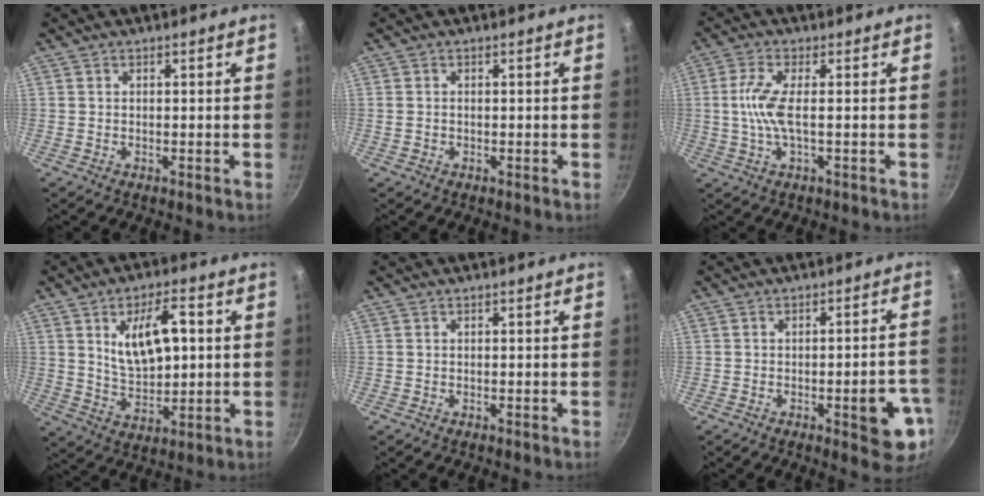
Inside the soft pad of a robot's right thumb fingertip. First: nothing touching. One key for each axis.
{"total": 1.0, "fx": -0.2, "fy": 0.8, "fz": 0.5, "tx": -0.009, "ty": 0.002, "tz": -0.003}
{"total": 6.3, "fx": -0.2, "fy": 1.4, "fz": 6.1, "tx": -0.146, "ty": 0.003, "tz": -0.006}
{"total": 12.1, "fx": 2.7, "fy": 6.0, "fz": 10.1, "tx": -0.152, "ty": -0.009, "tz": 0.057}
{"total": 0.0}
{"total": 10.0, "fx": -3.3, "fy": 3.2, "fz": 8.9, "tx": -0.082, "ty": 0.017, "tz": -0.038}